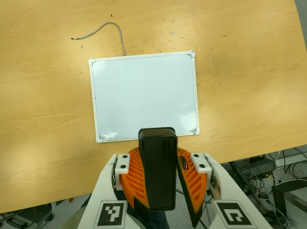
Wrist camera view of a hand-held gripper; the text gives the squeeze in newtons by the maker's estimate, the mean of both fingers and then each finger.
{"total": 11.0, "left": 10.4, "right": 11.7}